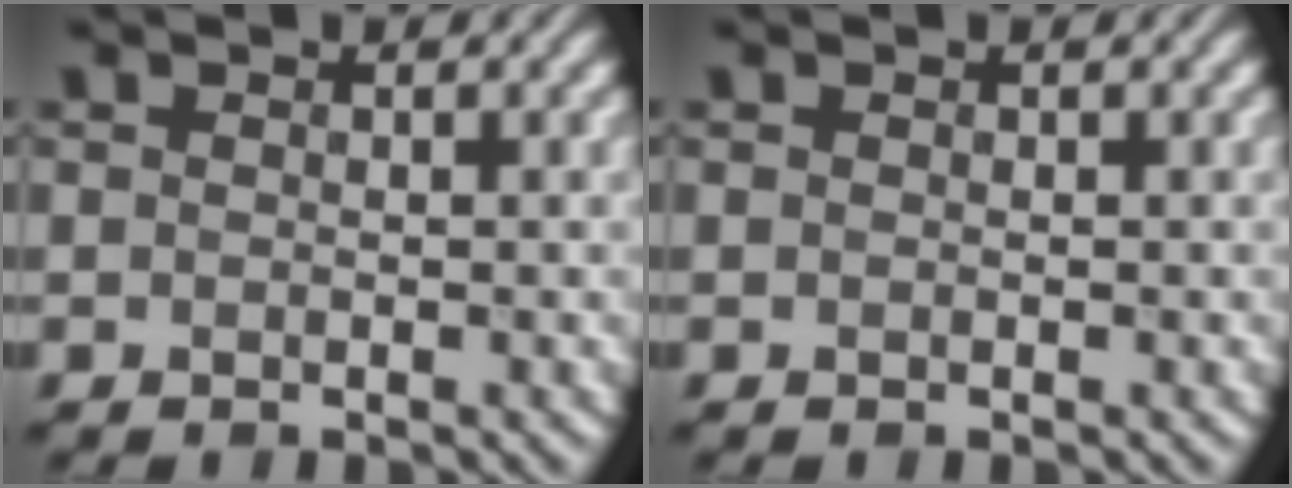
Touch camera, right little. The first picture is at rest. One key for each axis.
{"total": 0.0}